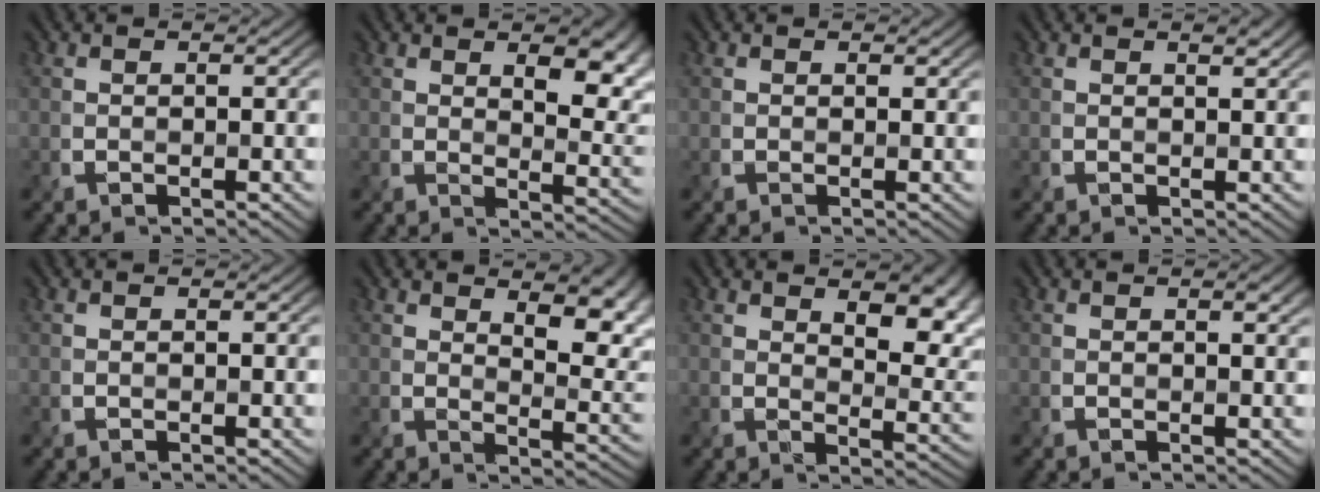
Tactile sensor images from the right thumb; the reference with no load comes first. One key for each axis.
{"total": 8.3, "fx": 3.3, "fy": 3.7, "fz": 6.6, "tx": -0.091, "ty": -0.010, "tz": 0.058}
{"total": 0.6, "fx": 0.4, "fy": 0.3, "fz": 0.3, "tx": -0.007, "ty": 0.000, "tz": 0.006}
{"total": 1.2, "fx": 0.9, "fy": 0.3, "fz": 0.9, "tx": -0.011, "ty": 0.002, "tz": 0.014}
{"total": 0.0}
{"total": 9.5, "fx": 4.7, "fy": 3.8, "fz": 7.3, "tx": -0.099, "ty": -0.006, "tz": 0.074}
{"total": 9.1, "fx": 4.1, "fy": 4.3, "fz": 6.9, "tx": -0.093, "ty": -0.012, "tz": 0.069}
{"total": 1.3, "fx": 0.6, "fy": 0.4, "fz": 1.0, "tx": -0.012, "ty": 0.001, "tz": 0.009}